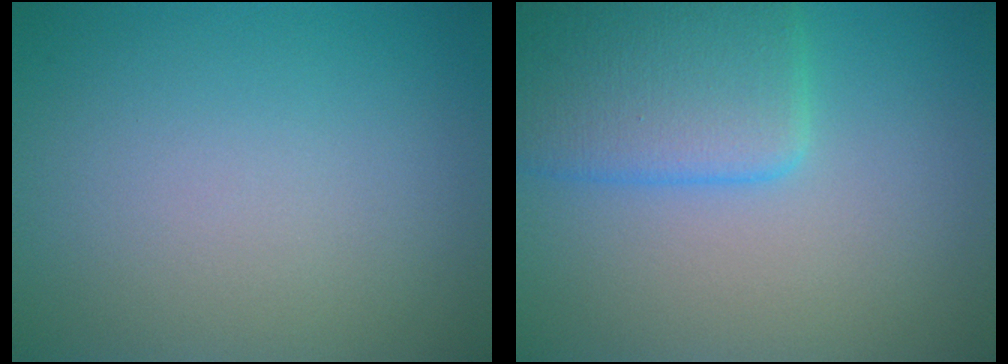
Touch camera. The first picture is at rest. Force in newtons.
{"total": 4.8, "press": 4.8, "slide": 0.2}